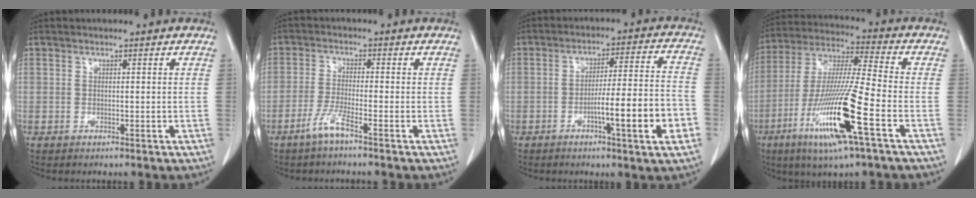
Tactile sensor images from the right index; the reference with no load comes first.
{"total": 3.8, "force": [-2.6, -0.3, 2.8], "torque": [-0.060, -0.006, -0.059]}
{"total": 12.0, "force": [-4.3, 0.1, 11.2], "torque": [-0.171, 0.001, -0.063]}
{"total": 17.1, "force": [-7.0, 0.1, 15.6], "torque": [-0.327, -0.026, -0.132]}